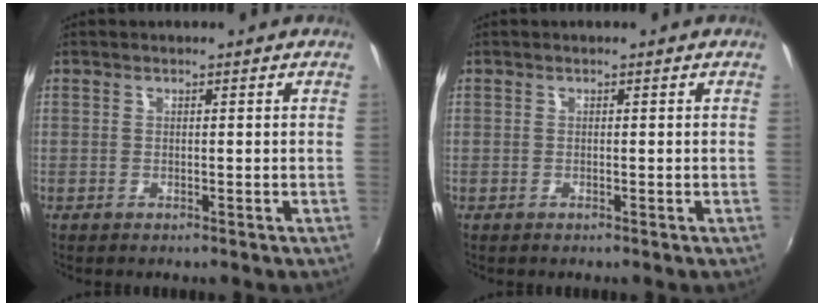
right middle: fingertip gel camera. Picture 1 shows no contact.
{"total": 0.0}